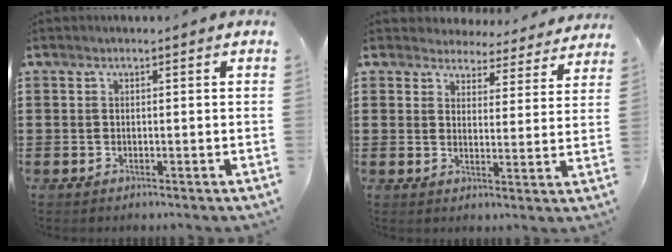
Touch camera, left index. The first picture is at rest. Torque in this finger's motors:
{"motor_torque": [1.37, -0.77, 0.26, -0.01]}